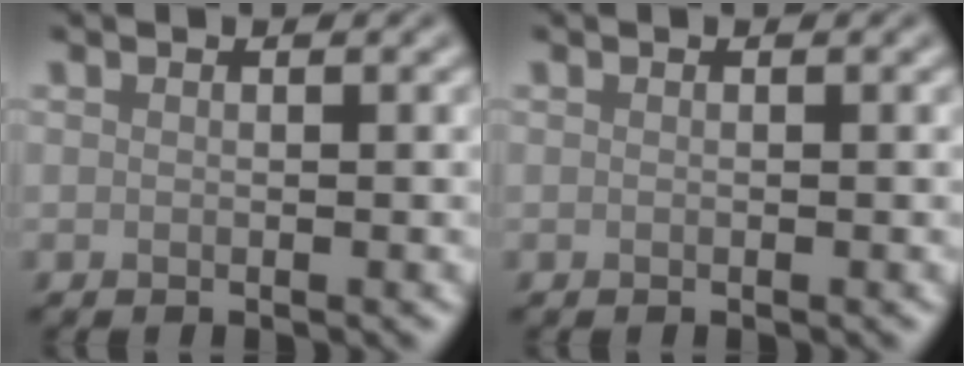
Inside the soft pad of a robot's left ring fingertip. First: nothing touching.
{"total": 0.0}